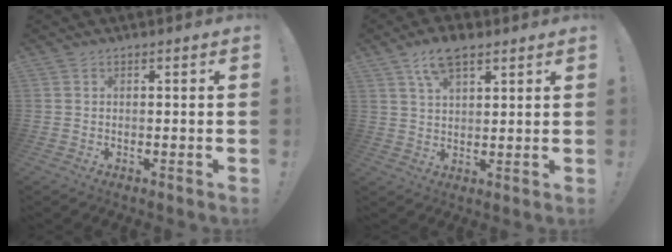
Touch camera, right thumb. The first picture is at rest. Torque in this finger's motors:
{"motor_torque": [-0.79, 0.95, 0.30, 0.62, 0.00]}